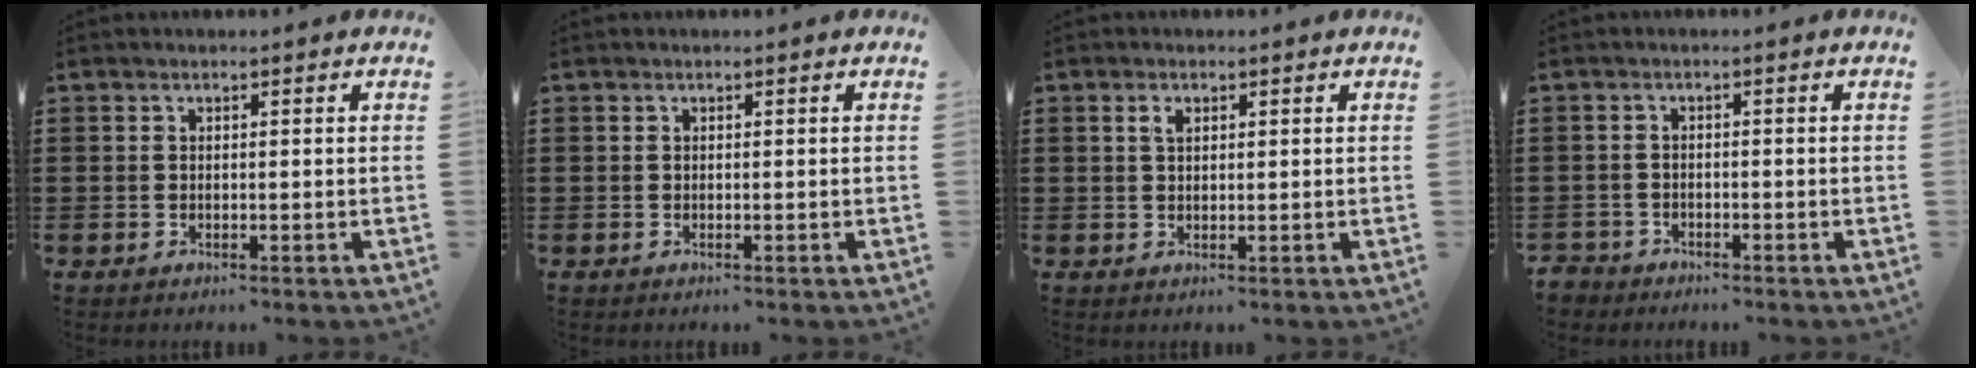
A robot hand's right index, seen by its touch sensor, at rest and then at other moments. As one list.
[{"total": 0.0}, {"total": 1.4, "force": [0.7, 0.7, 1.0], "torque": [-0.023, 0.004, 0.012]}, {"total": 2.0, "force": [-1.8, 0.7, -0.2], "torque": [-0.003, -0.001, -0.043]}]